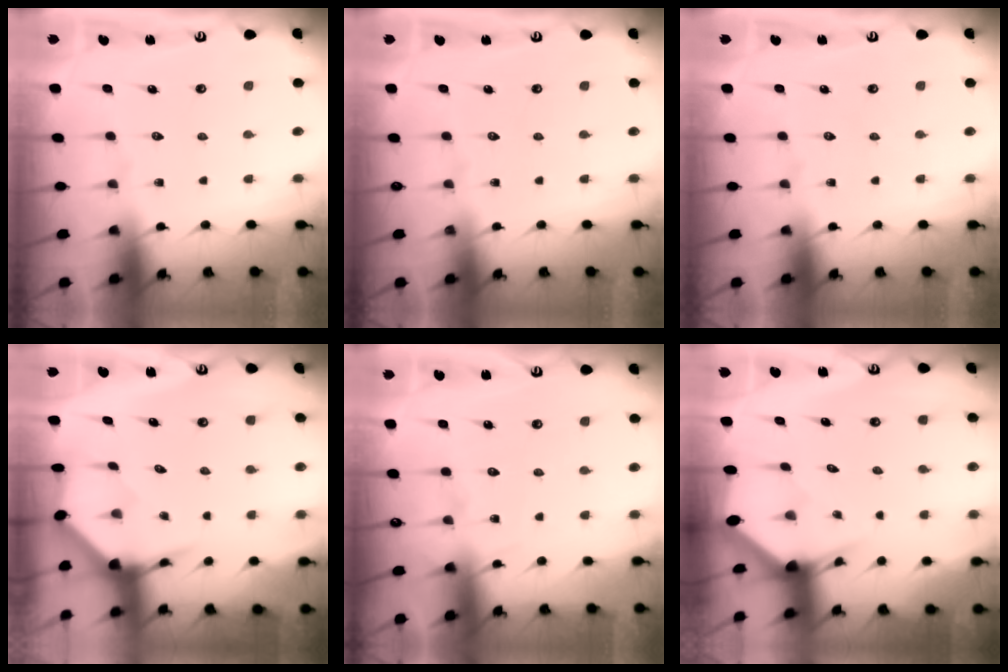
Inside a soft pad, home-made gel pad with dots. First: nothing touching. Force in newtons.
{"total": 0.0}
{"total": 0.0}
{"total": 3.9, "press": 3.9, "slide": 0.5}
{"total": 5.2, "press": 5.2, "slide": 0.6}
{"total": 2.8, "press": 2.8, "slide": 0.1}